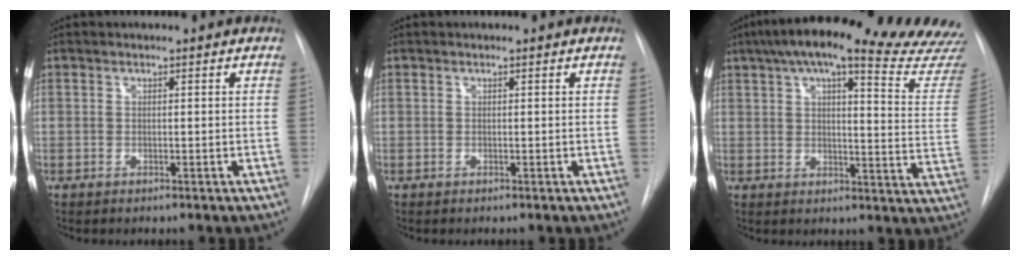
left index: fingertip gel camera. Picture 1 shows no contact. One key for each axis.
{"total": 0.0}
{"total": 28.4, "fx": 24.8, "fy": 2.5, "fz": 13.6, "tx": -0.186, "ty": -0.060, "tz": 0.288}